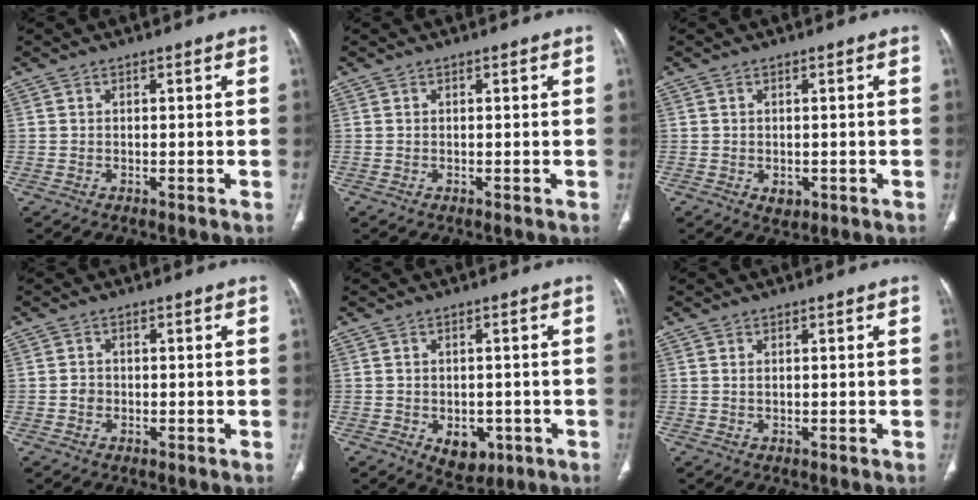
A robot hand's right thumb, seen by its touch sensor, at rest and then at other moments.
{"total": 0.0}
{"total": 2.1, "force": [-0.6, 1.6, 1.3], "torque": [-0.012, -0.001, -0.001]}
{"total": 1.6, "force": [-0.3, 1.4, 0.7], "torque": [-0.008, 0.005, -0.008]}
{"total": 6.0, "force": [-2.0, 4.1, 3.8], "torque": [-0.031, 0.006, -0.013]}
{"total": 0.7, "force": [0.3, 0.3, 0.6], "torque": [-0.015, 0.003, 0.008]}